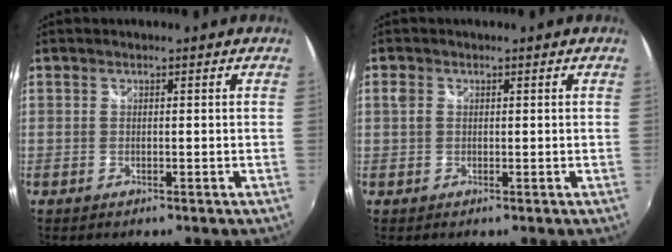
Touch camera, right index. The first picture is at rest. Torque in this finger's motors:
{"motor_torque": [0.00, 0.04, 0.05, 0.02]}